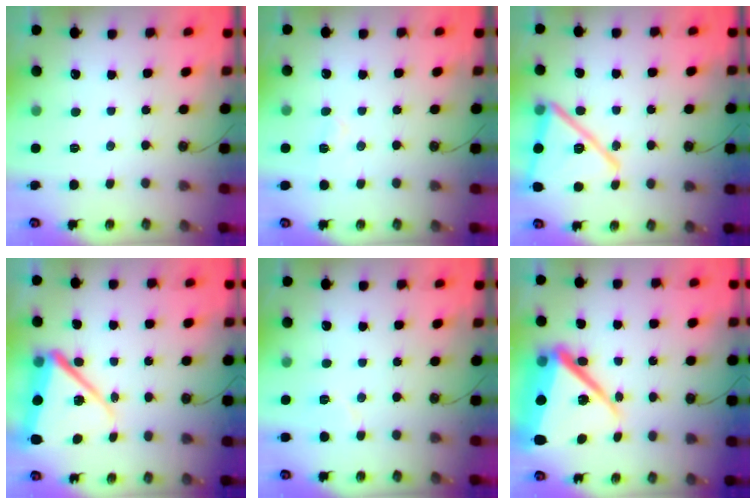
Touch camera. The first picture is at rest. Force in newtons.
{"total": 6.2, "press": 5.8, "slide": 2.1}
{"total": 18.3, "press": 17.9, "slide": 3.6}
{"total": 15.0, "press": 14.9, "slide": 1.8}
{"total": 5.1, "press": 4.9, "slide": 1.4}
{"total": 20.0, "press": 18.7, "slide": 7.1}